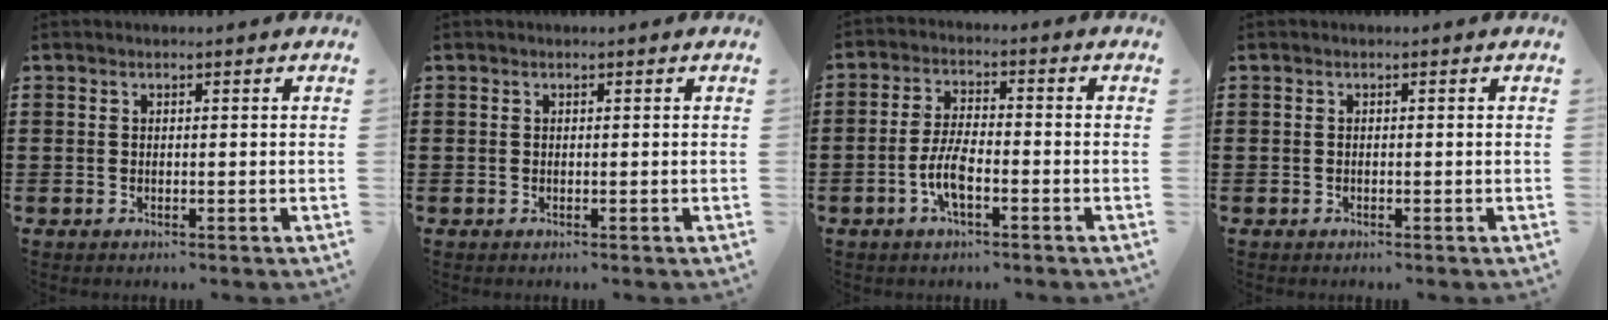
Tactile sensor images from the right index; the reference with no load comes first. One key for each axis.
{"total": 0.0}
{"total": 5.6, "fx": -2.2, "fy": 1.7, "fz": 4.9, "tx": -0.116, "ty": -0.006, "tz": -0.049}
{"total": 0.0}